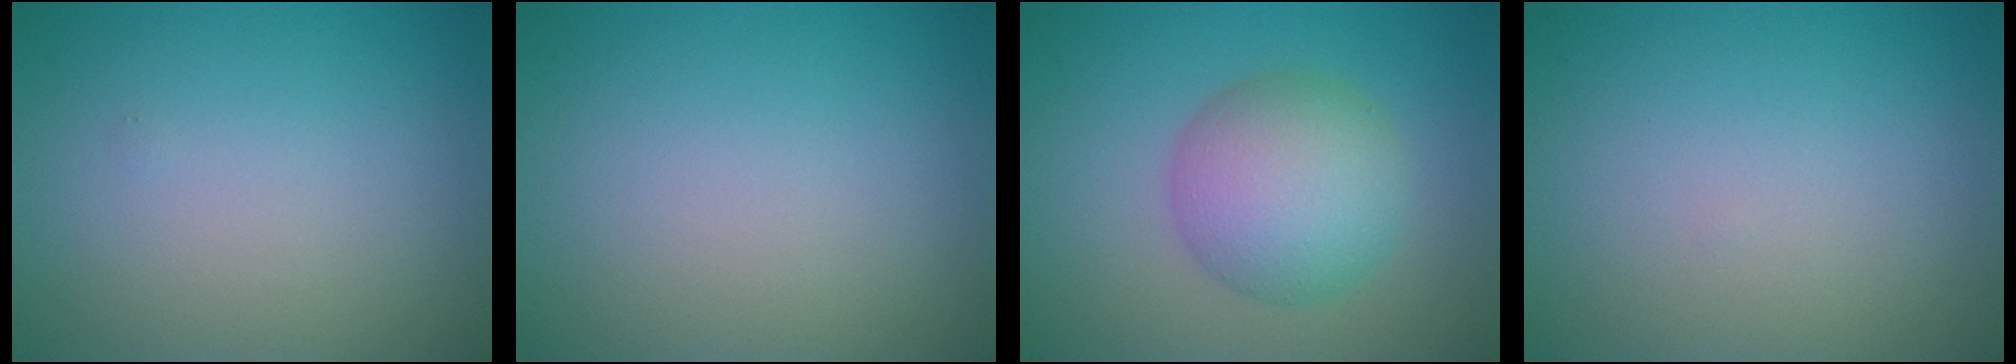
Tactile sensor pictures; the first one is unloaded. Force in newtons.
{"total": 0.0}
{"total": 6.2, "press": 6.2, "slide": 0.0}
{"total": 0.0}